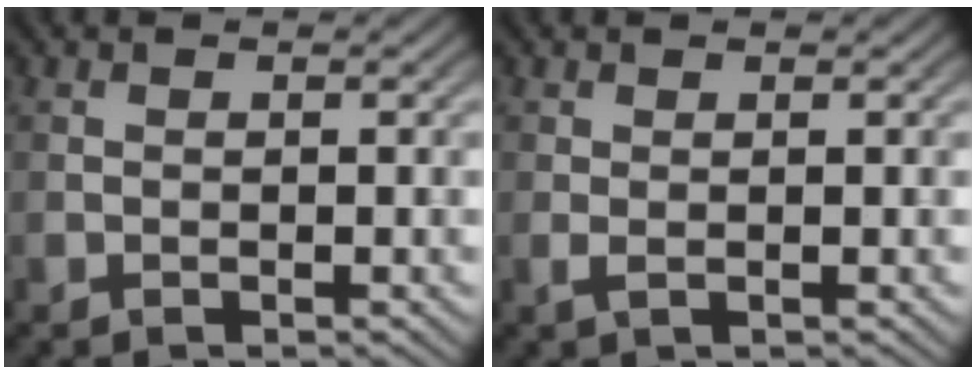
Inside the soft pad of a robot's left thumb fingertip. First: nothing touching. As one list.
[{"total": 1.0, "force": [0.1, 0.3, 0.9], "torque": [-0.024, 0.001, 0.003]}]